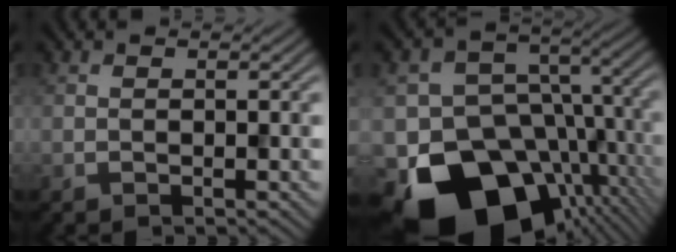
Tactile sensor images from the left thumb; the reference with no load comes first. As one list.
[{"total": 19.7, "force": [-10.2, 13.7, 9.9], "torque": [-0.173, -0.035, -0.141]}]